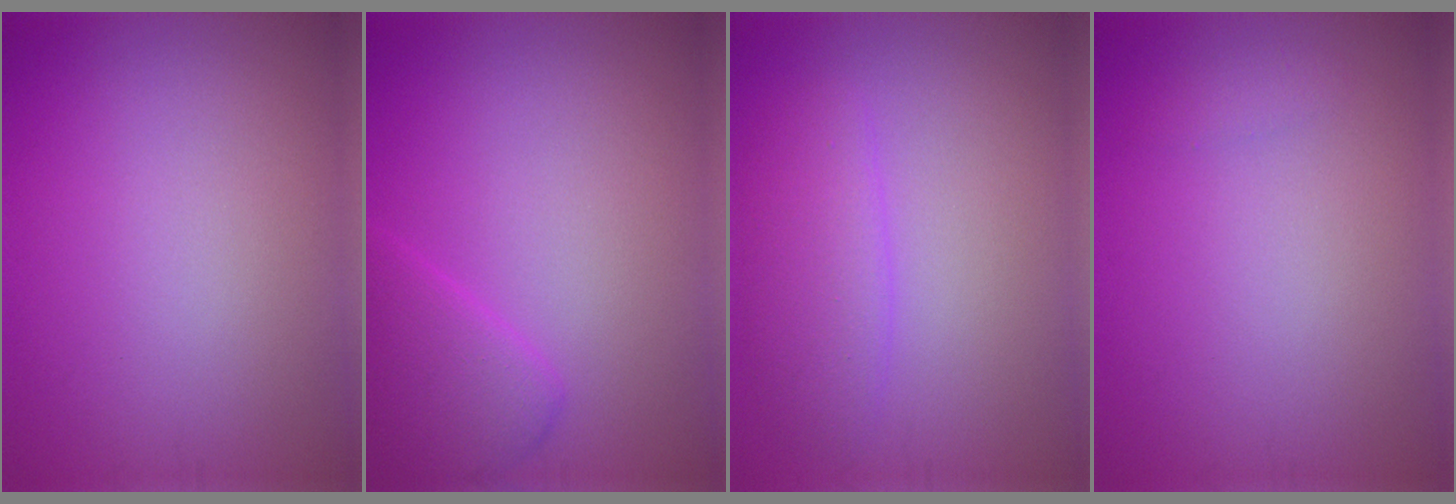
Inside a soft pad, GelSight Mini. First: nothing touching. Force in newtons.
{"total": 3.1, "press": 3.1, "slide": 0.1}
{"total": 2.9, "press": 2.9, "slide": 0.2}
{"total": 0.5, "press": 0.5, "slide": 0.1}